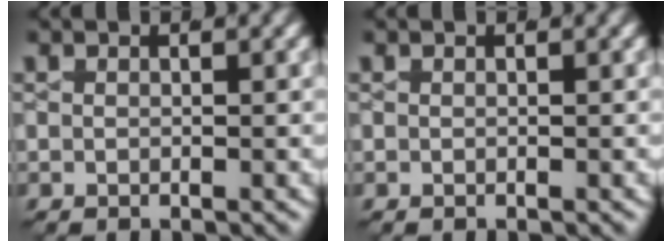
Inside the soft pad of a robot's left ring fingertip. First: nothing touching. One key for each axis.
{"total": 0.0}